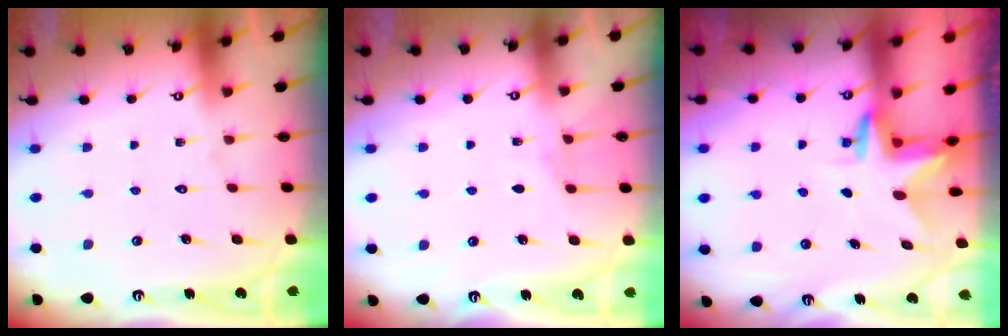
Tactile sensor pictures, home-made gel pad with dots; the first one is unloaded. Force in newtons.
{"total": 3.7, "press": 3.7, "slide": 0.4}
{"total": 3.2, "press": 3.2, "slide": 0.2}